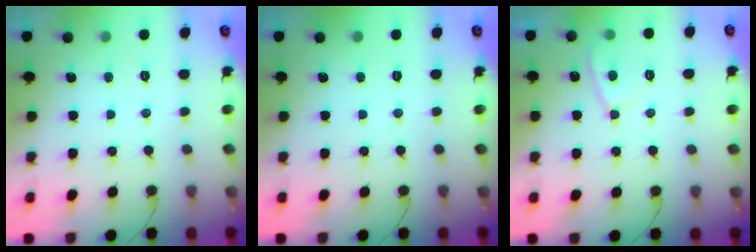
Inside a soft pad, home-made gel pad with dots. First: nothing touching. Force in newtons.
{"total": 0.0}
{"total": 5.7, "press": 5.6, "slide": 0.6}